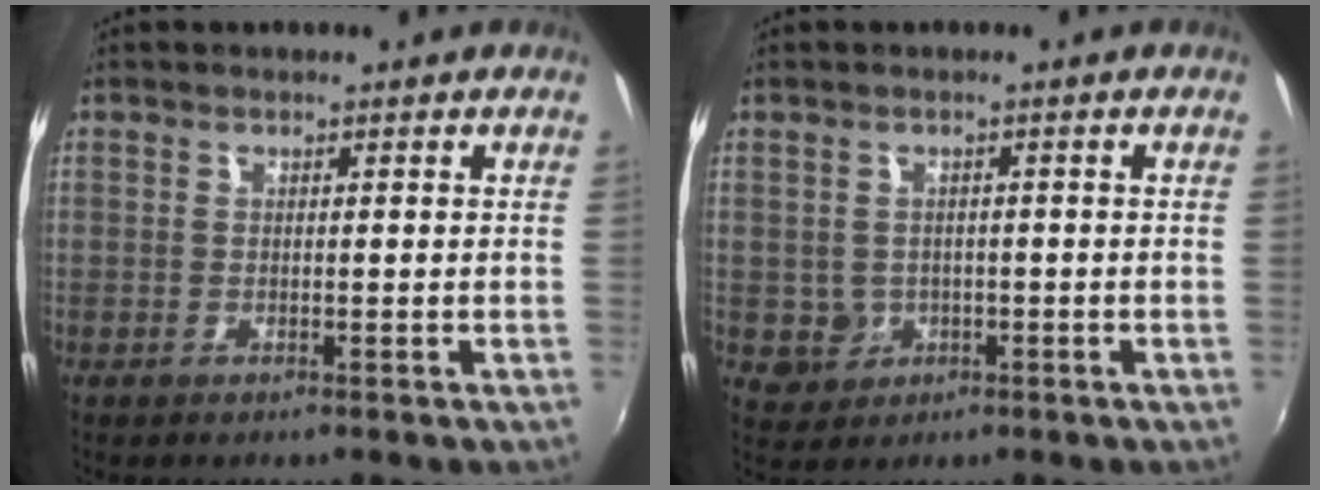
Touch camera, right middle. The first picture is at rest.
{"total": 4.1, "force": [-0.6, 3.9, 0.9], "torque": [-0.025, 0.003, 0.001]}